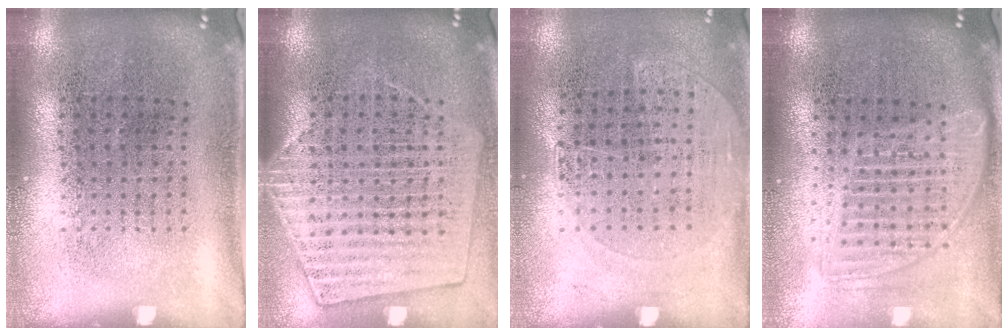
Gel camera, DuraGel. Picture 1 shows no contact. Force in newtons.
{"total": 1.4, "press": 1.3, "slide": 0.5}
{"total": 1.2, "press": 1.0, "slide": 0.7}
{"total": 1.7, "press": 1.4, "slide": 0.9}